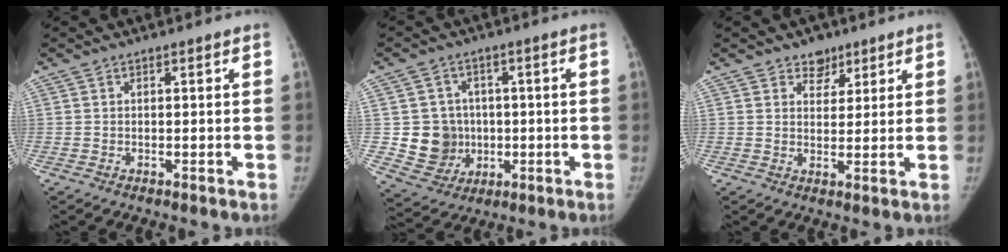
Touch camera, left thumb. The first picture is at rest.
{"total": 9.4, "force": [-0.2, 8.9, 3.0], "torque": [-0.014, 0.006, 0.010]}
{"total": 4.2, "force": [2.9, 2.9, 1.1], "torque": [0.009, -0.017, 0.044]}